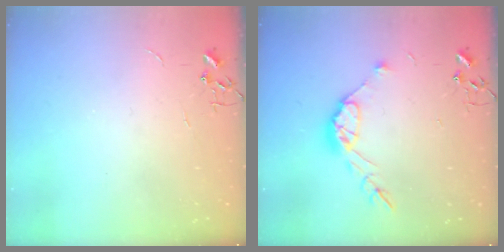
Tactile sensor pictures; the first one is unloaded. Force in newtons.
{"total": 10.9, "press": 10.8, "slide": 0.8}